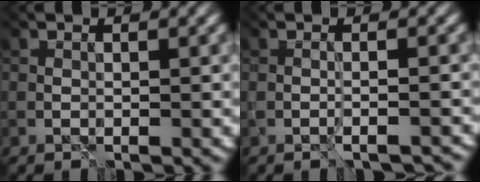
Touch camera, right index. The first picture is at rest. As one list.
[{"total": 1.5, "force": [-1.2, -0.3, 0.8], "torque": [-0.011, -0.006, -0.013]}]